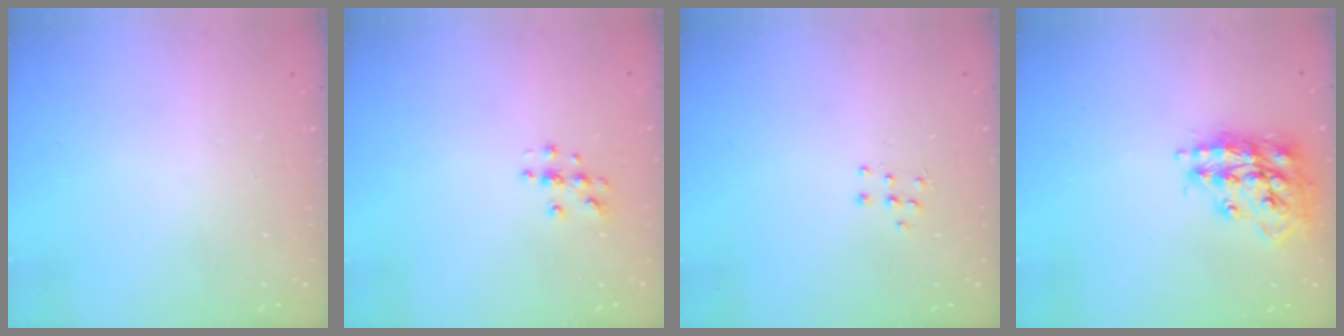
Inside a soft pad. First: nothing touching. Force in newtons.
{"total": 4.0, "press": 4.0, "slide": 0.5}
{"total": 5.0, "press": 4.9, "slide": 0.5}
{"total": 17.1, "press": 17.0, "slide": 1.5}